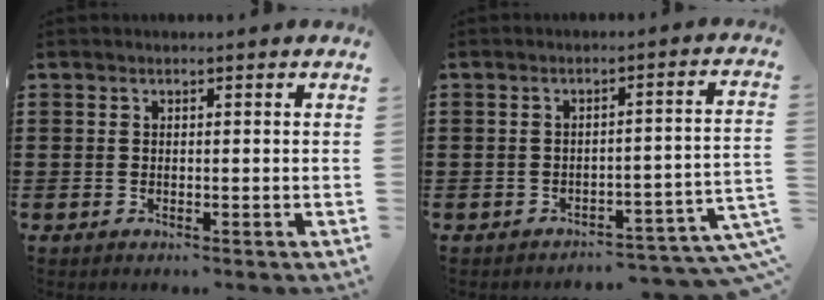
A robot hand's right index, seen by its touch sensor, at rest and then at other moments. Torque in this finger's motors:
{"motor_torque": [-0.60, 1.23, 0.24, 0.01]}